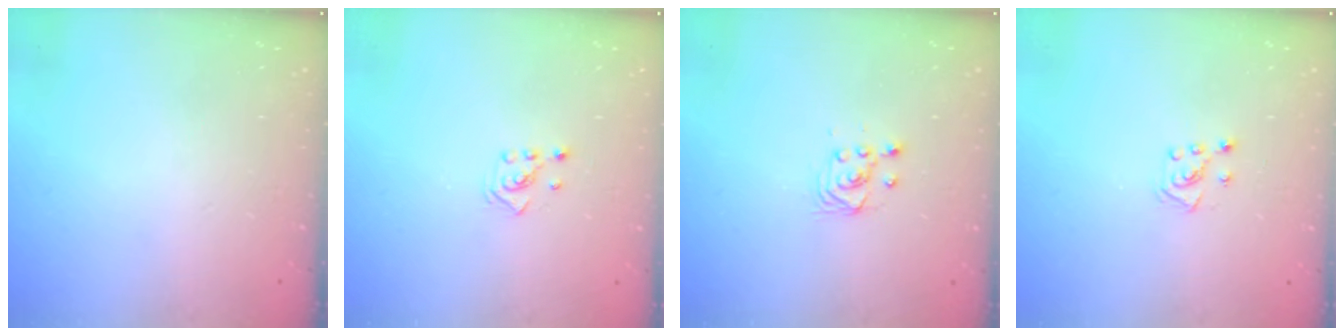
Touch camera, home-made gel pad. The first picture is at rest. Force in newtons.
{"total": 2.1, "press": 1.9, "slide": 0.8}
{"total": 3.1, "press": 2.8, "slide": 1.3}
{"total": 5.3, "press": 5.3, "slide": 0.5}